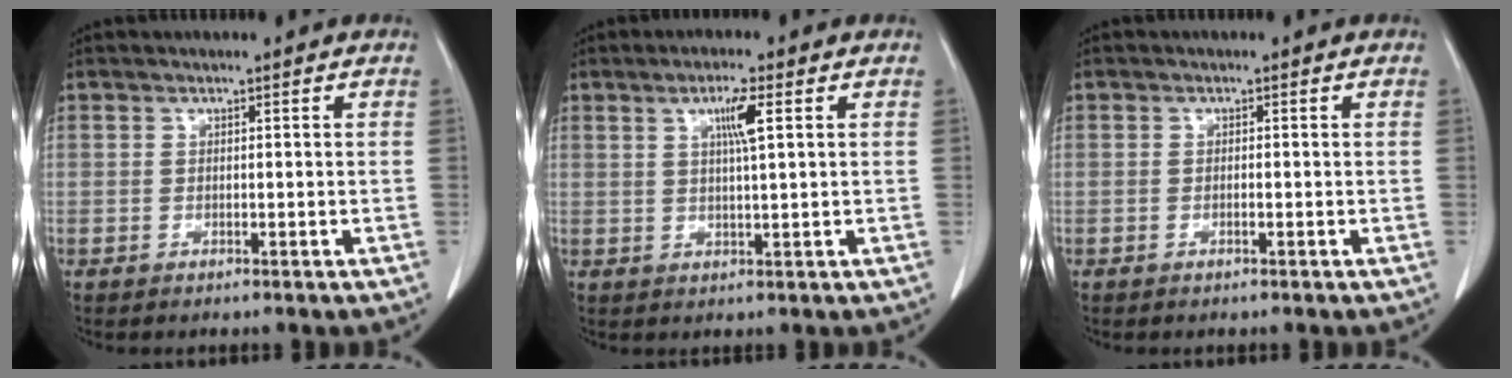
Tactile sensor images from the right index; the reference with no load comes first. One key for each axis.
{"total": 4.2, "fx": 1.5, "fy": -0.1, "fz": 3.9, "tx": -0.069, "ty": -0.001, "tz": 0.025}
{"total": 0.6, "fx": -0.2, "fy": 0.0, "fz": 0.5, "tx": -0.010, "ty": 0.000, "tz": -0.003}